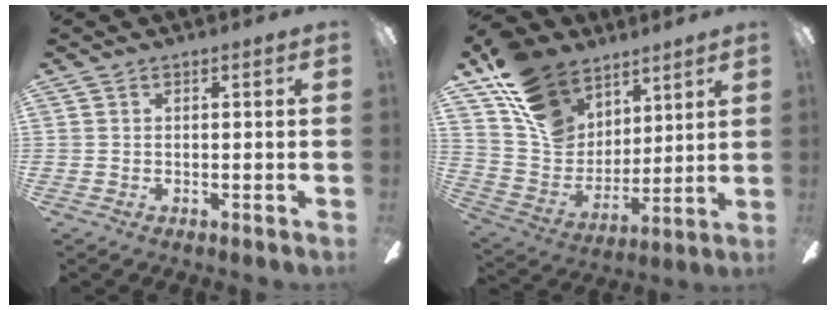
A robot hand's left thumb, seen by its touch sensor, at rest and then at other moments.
{"total": 17.5, "force": [11.0, 11.9, 6.5], "torque": [-0.130, -0.061, 0.215]}